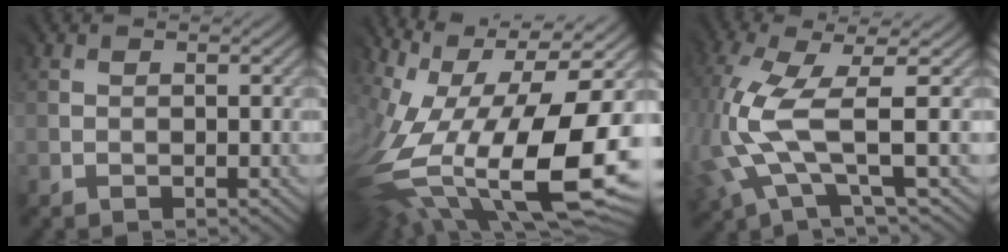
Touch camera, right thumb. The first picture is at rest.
{"total": 18.2, "force": [-3.7, 9.4, 15.1], "torque": [-0.288, -0.033, -0.042]}
{"total": 9.1, "force": [0.5, 2.7, 8.7], "torque": [-0.240, -0.005, 0.011]}